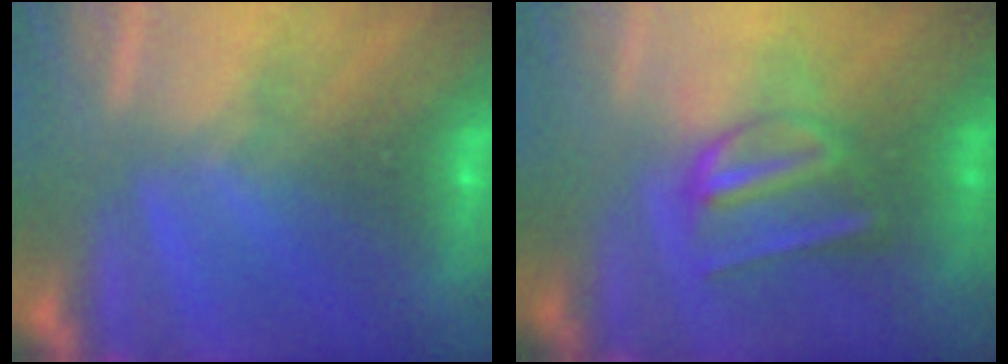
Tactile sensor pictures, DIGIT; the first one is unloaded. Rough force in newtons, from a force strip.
{"total": 3.1}